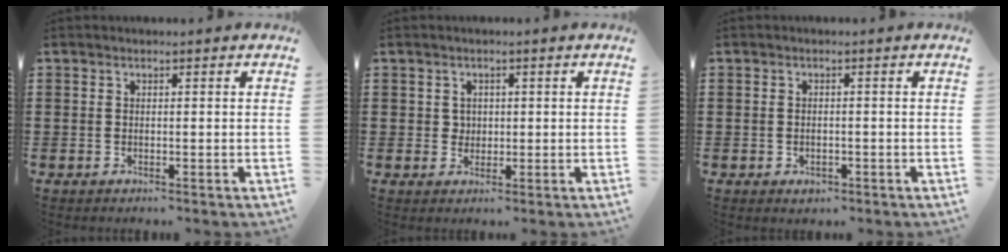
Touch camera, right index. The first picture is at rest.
{"total": 1.9, "force": [0.4, 1.8, 0.5], "torque": [-0.015, 0.010, 0.006]}
{"total": 1.1, "force": [-0.4, 0.8, 0.7], "torque": [-0.016, 0.002, -0.009]}